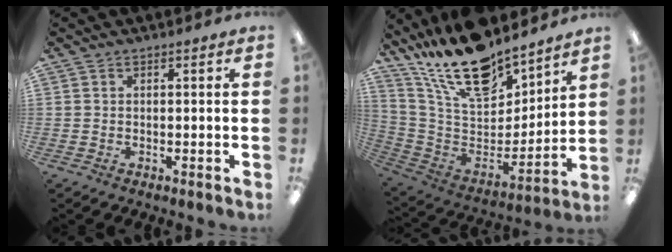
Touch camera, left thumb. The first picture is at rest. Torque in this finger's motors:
{"motor_torque": [0.56, 0.19, 1.48, -1.29, 0.18]}